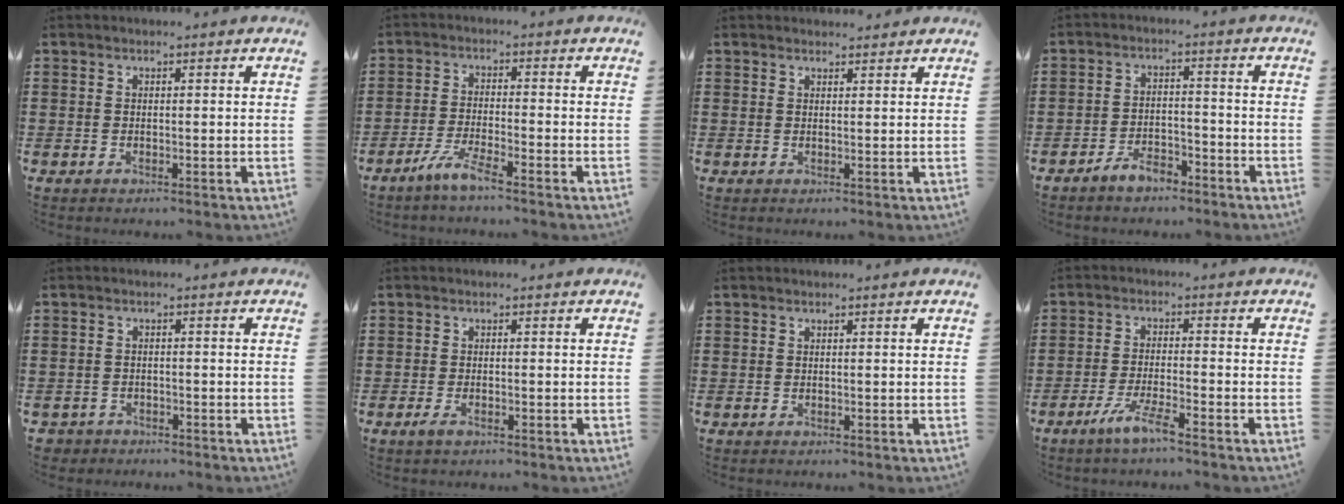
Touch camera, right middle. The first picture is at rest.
{"total": 4.4, "force": [-3.4, -0.1, 2.8], "torque": [-0.067, -0.011, -0.066]}
{"total": 1.2, "force": [1.2, 0.1, 0.1], "torque": [0.003, -0.004, 0.023]}
{"total": 4.1, "force": [-3.6, 1.2, 1.3], "torque": [-0.031, 0.007, -0.072]}
{"total": 1.7, "force": [-1.6, 0.6, -0.1], "torque": [-0.006, -0.002, -0.038]}
{"total": 1.5, "force": [-0.8, 0.4, 1.2], "torque": [-0.029, -0.005, -0.018]}
{"total": 0.0}
{"total": 4.9, "force": [-3.5, 0.1, 3.5], "torque": [-0.078, -0.012, -0.064]}